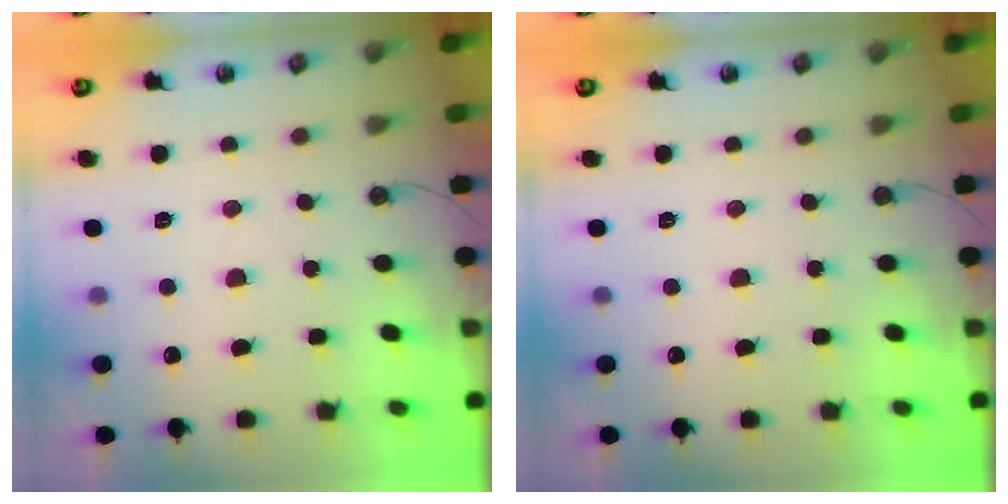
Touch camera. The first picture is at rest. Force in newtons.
{"total": 0.0}